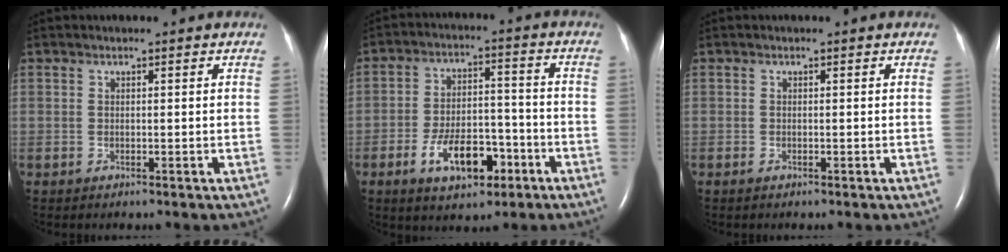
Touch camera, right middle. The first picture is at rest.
{"total": 9.6, "force": [-4.7, 4.5, 7.1], "torque": [-0.133, 0.010, -0.073]}
{"total": 0.0}